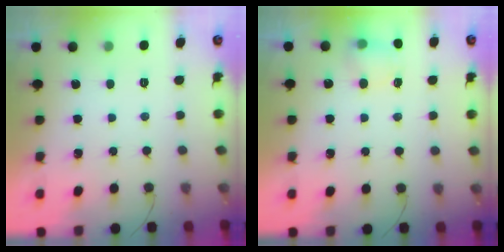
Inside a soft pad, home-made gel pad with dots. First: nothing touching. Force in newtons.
{"total": 5.6, "press": 5.4, "slide": 1.5}